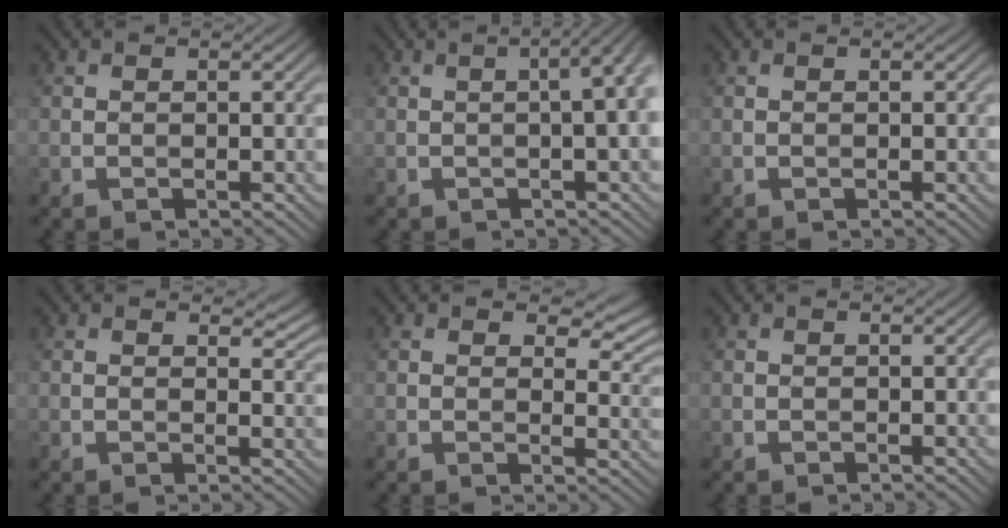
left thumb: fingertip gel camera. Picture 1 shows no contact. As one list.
[{"total": 6.9, "force": [0.2, 2.1, 6.5], "torque": [-0.066, 0.020, -0.006]}, {"total": 0.0}, {"total": 3.7, "force": [2.3, 1.7, 2.4], "torque": [-0.033, -0.006, 0.035]}, {"total": 5.3, "force": [2.9, 2.5, 3.7], "torque": [-0.050, -0.003, 0.042]}, {"total": 0.0}]